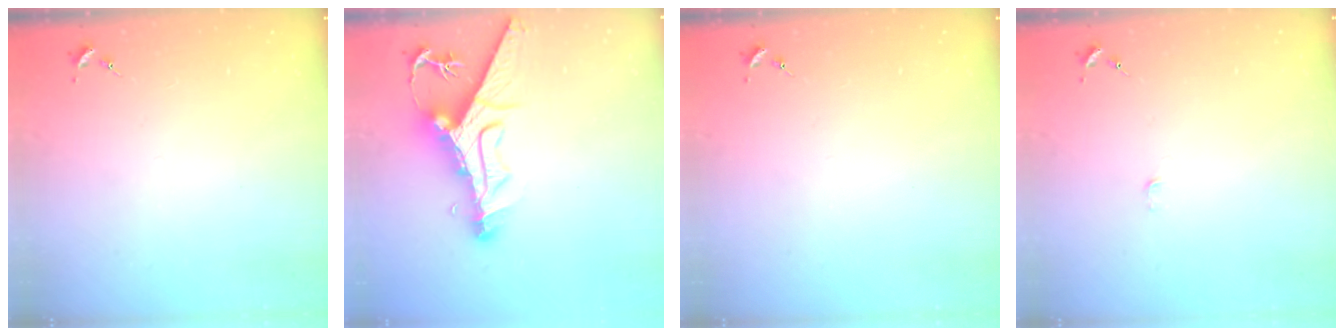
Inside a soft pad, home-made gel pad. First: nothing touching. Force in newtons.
{"total": 13.6, "press": 13.5, "slide": 1.4}
{"total": 0.0}
{"total": 2.3, "press": 2.3, "slide": 0.3}